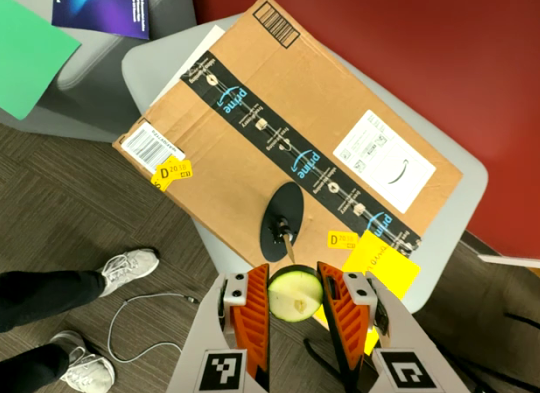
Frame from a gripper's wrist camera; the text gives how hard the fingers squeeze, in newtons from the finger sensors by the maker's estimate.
{"total": 10.4, "left": 10.6, "right": 10.2}